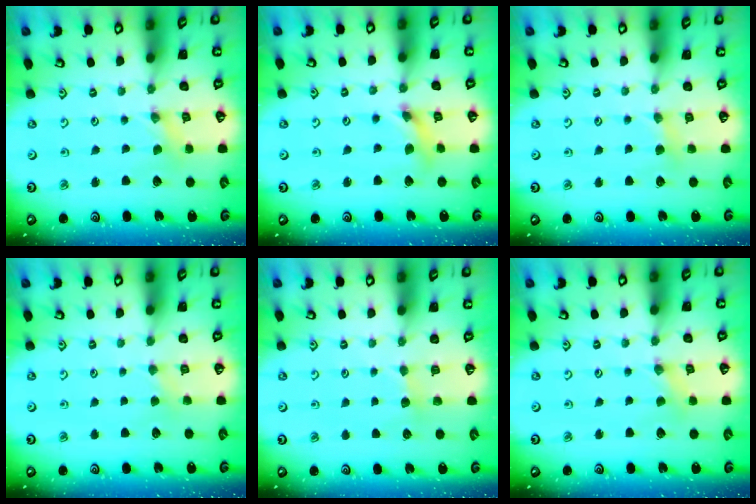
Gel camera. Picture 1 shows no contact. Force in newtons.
{"total": 5.0, "press": 5.0, "slide": 0.5}
{"total": 4.5, "press": 4.5, "slide": 0.5}
{"total": 2.5, "press": 2.4, "slide": 0.4}
{"total": 4.1, "press": 4.1, "slide": 0.5}
{"total": 2.5, "press": 2.4, "slide": 0.4}